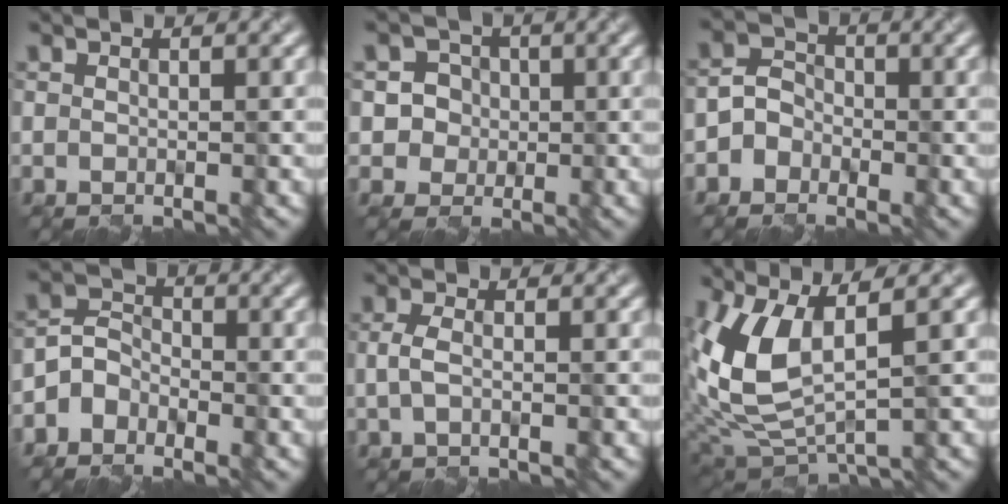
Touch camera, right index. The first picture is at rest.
{"total": 3.9, "force": [0.4, 3.7, 1.0], "torque": [-0.003, 0.011, 0.000]}
{"total": 2.6, "force": [-1.3, 2.2, 0.5], "torque": [0.006, 0.010, -0.035]}
{"total": 3.1, "force": [-2.1, 2.3, 0.7], "torque": [-0.004, 0.012, -0.052]}
{"total": 1.7, "force": [-0.2, 0.8, 1.5], "torque": [-0.039, 0.002, -0.004]}
{"total": 7.7, "force": [1.5, 3.4, 6.7], "torque": [-0.167, -0.003, 0.034]}